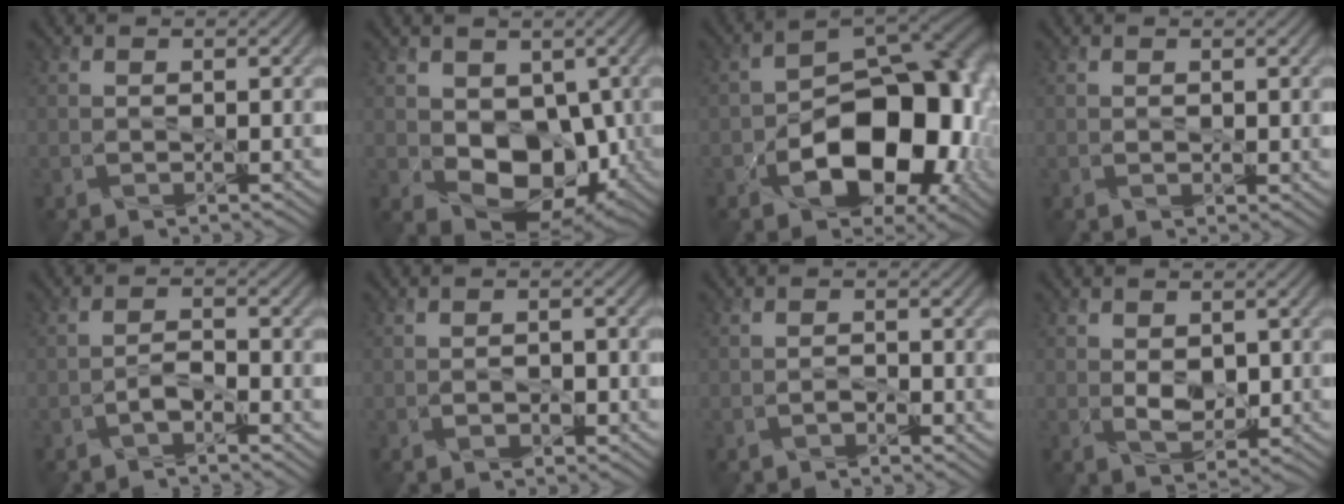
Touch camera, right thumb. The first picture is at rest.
{"total": 9.7, "force": [-0.5, 6.7, 7.0], "torque": [-0.121, -0.027, -0.006]}
{"total": 13.6, "force": [-4.4, 7.7, 10.4], "torque": [-0.132, -0.027, -0.065]}
{"total": 1.4, "force": [0.6, 0.7, 1.0], "torque": [-0.022, -0.007, 0.008]}
{"total": 1.8, "force": [-1.4, -0.4, 1.1], "torque": [-0.017, 0.006, -0.023]}
{"total": 0.8, "force": [-0.7, 0.0, 0.5], "torque": [0.002, 0.000, -0.011]}
{"total": 0.9, "force": [-0.7, -0.3, 0.5], "torque": [-0.006, -0.002, -0.010]}
{"total": 3.3, "force": [0.2, 1.7, 2.9], "torque": [-0.060, -0.008, 0.005]}